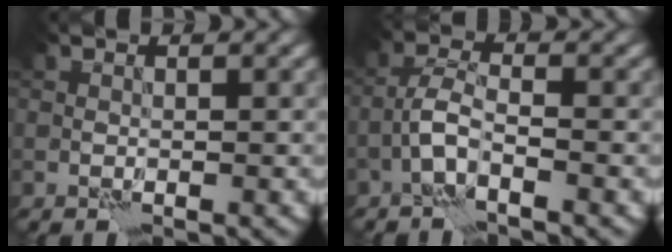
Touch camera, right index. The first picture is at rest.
{"total": 1.7, "force": [-1.0, 0.0, 1.4], "torque": [-0.033, 0.006, -0.025]}